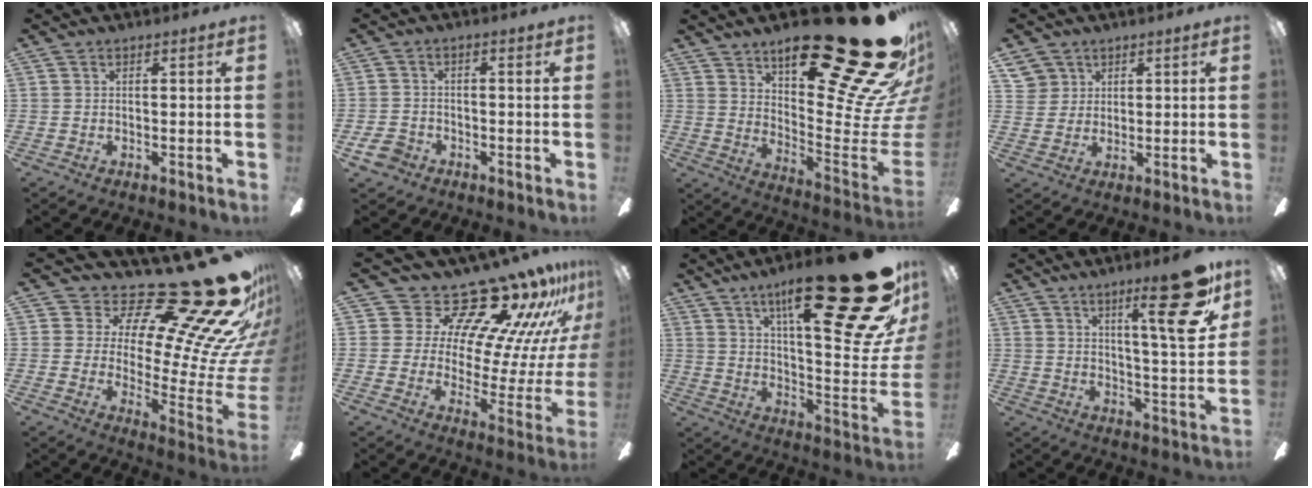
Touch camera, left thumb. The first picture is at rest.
{"total": 4.8, "force": [-2.9, 3.4, 1.9], "torque": [-0.044, 0.014, -0.055]}
{"total": 33.7, "force": [22.2, 8.8, 23.7], "torque": [-0.266, -0.179, 0.375]}
{"total": 5.8, "force": [3.5, 4.5, 0.7], "torque": [-0.021, -0.005, 0.067]}
{"total": 27.8, "force": [20.4, 7.9, 17.1], "torque": [-0.196, -0.187, 0.349]}
{"total": 20.0, "force": [16.8, 7.3, 8.0], "torque": [-0.121, -0.151, 0.287]}
{"total": 35.3, "force": [19.8, 9.3, 27.7], "torque": [-0.365, -0.138, 0.334]}
{"total": 17.3, "force": [9.9, 3.4, 13.7], "torque": [-0.191, -0.051, 0.141]}